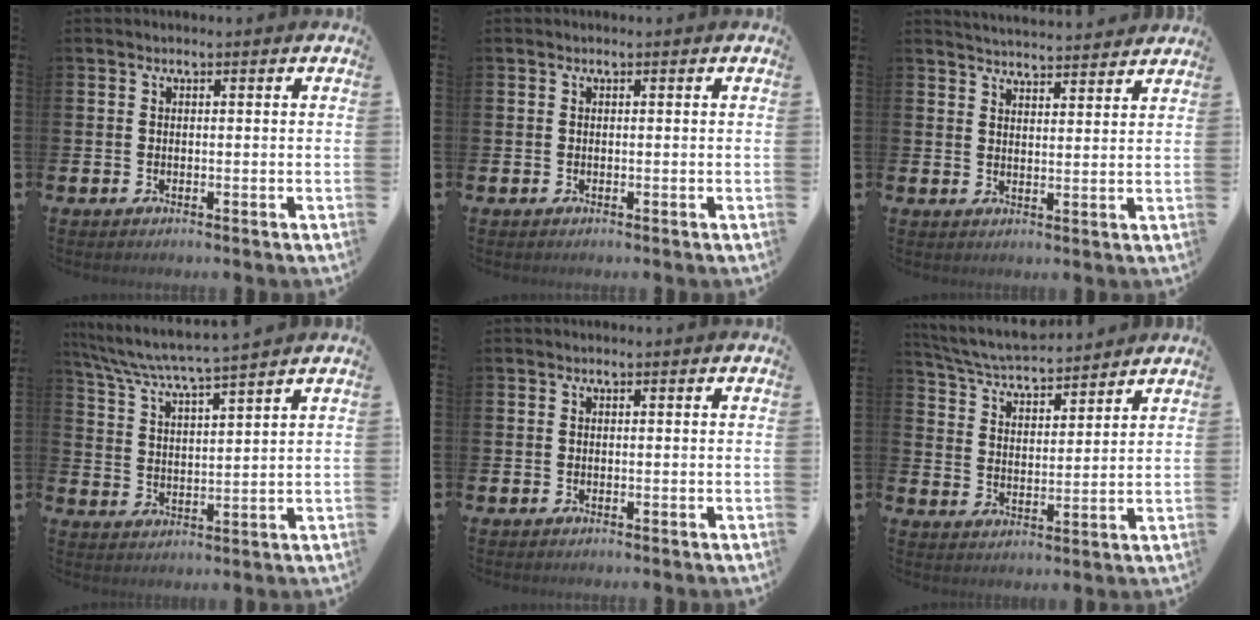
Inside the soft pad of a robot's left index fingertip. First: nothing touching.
{"total": 0.0}
{"total": 4.3, "force": [4.3, 0.1, -0.1], "torque": [-0.005, -0.029, 0.077]}
{"total": 5.6, "force": [5.4, -0.4, 1.6], "torque": [-0.055, -0.037, 0.091]}
{"total": 0.0}
{"total": 5.6, "force": [5.5, 0.6, 1.1], "torque": [-0.052, -0.036, 0.095]}